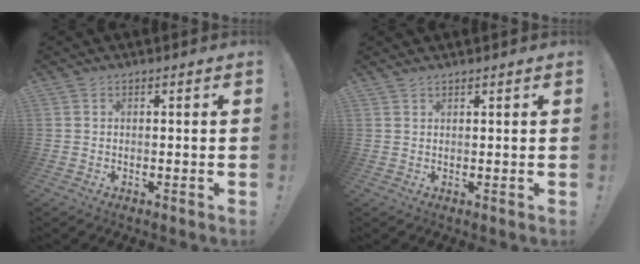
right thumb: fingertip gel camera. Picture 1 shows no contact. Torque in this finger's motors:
{"motor_torque": [0.05, 0.05, 0.38, 0.38, 0.06]}